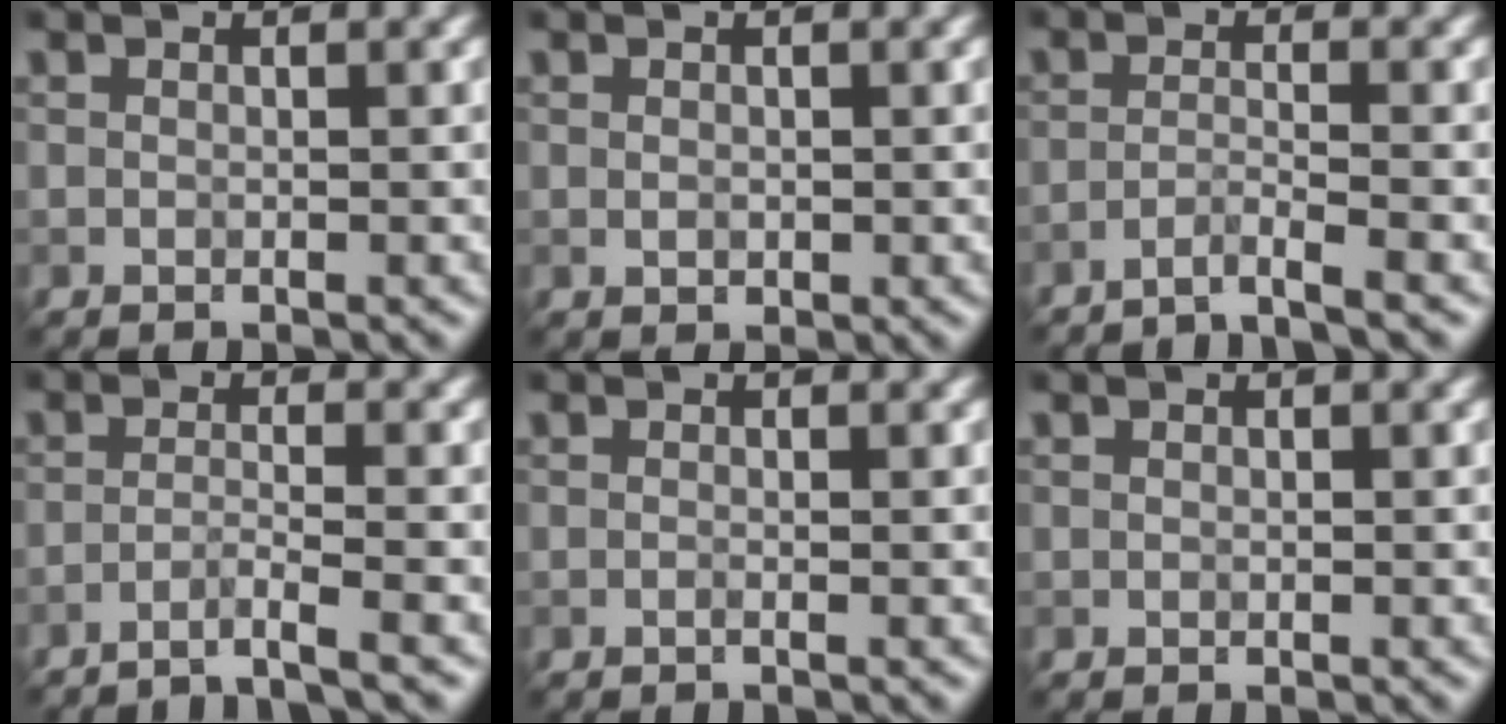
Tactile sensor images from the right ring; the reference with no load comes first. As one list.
[{"total": 0.9, "force": [0.0, 0.7, 0.6], "torque": [-0.012, -0.001, -0.001]}, {"total": 2.1, "force": [-1.7, 0.0, 1.2], "torque": [-0.014, 0.002, -0.048]}, {"total": 2.3, "force": [-1.7, 0.0, 1.5], "torque": [-0.016, 0.003, -0.049]}, {"total": 0.0}, {"total": 0.0}]